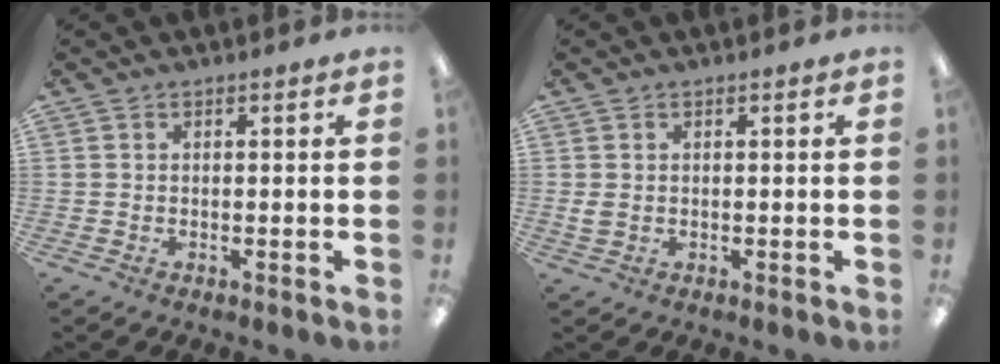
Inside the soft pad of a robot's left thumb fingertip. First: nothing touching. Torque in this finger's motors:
{"motor_torque": [-0.06, 0.06, 0.02, -0.04, 0.00]}